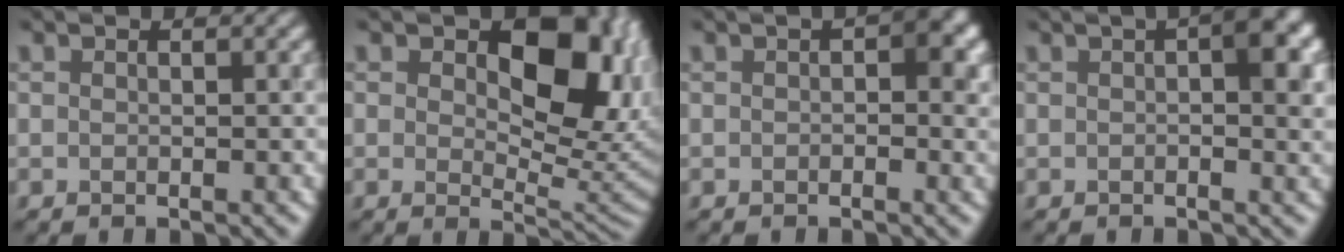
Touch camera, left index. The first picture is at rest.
{"total": 10.8, "force": [2.8, 6.2, 8.4], "torque": [-0.114, -0.011, 0.044]}
{"total": 3.5, "force": [0.4, 1.8, 3.0], "torque": [-0.023, 0.007, 0.002]}
{"total": 4.2, "force": [1.1, 1.1, 3.9], "torque": [-0.045, 0.009, 0.012]}